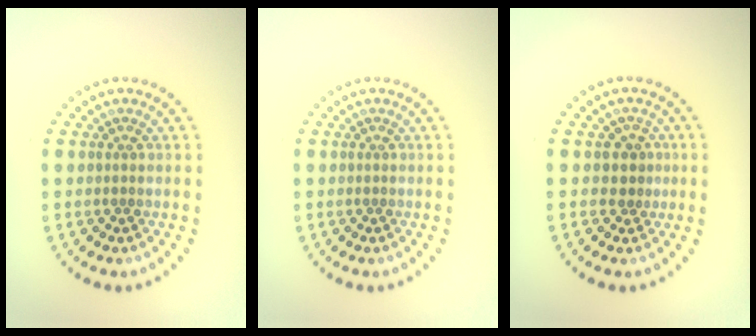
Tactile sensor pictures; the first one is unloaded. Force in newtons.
{"total": 0.0}
{"total": 1.3, "press": 1.0, "slide": 0.9}